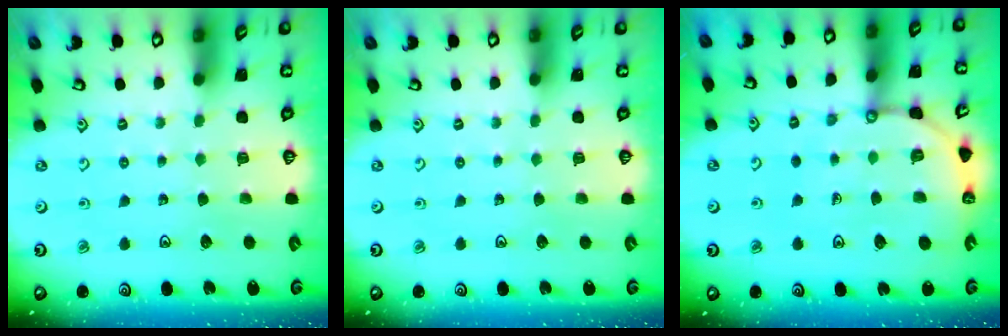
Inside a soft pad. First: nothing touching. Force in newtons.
{"total": 0.0}
{"total": 9.2, "press": 9.2, "slide": 1.2}